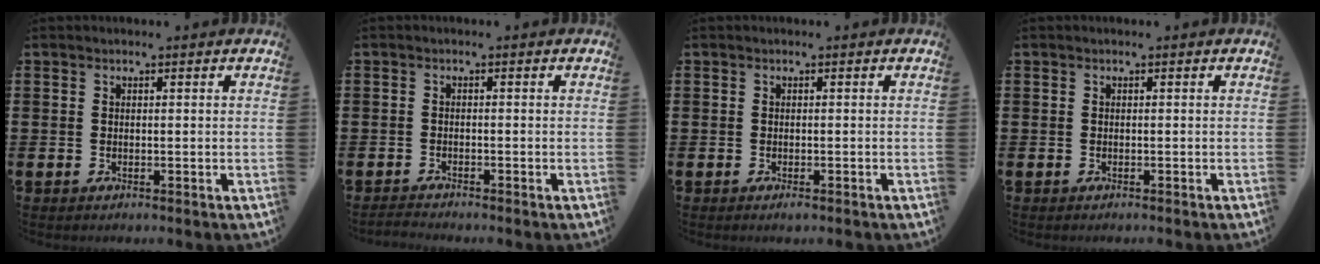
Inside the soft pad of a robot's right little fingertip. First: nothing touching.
{"total": 0.9, "force": [-0.9, 0.0, 0.2], "torque": [-0.004, 0.000, -0.019]}
{"total": 0.6, "force": [-0.3, 0.1, 0.5], "torque": [-0.008, -0.003, -0.005]}
{"total": 0.0}